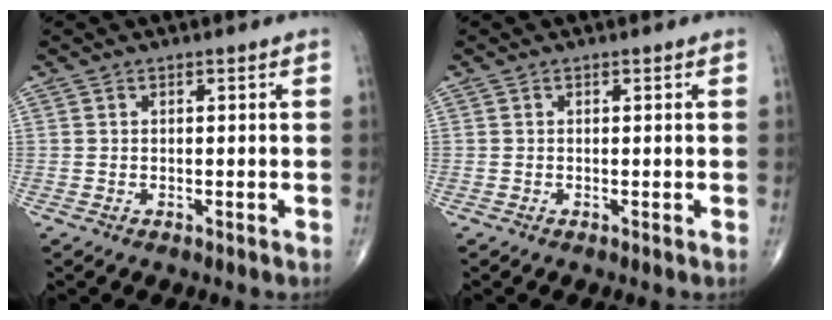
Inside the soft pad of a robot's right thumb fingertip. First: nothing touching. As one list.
[{"total": 0.0}]